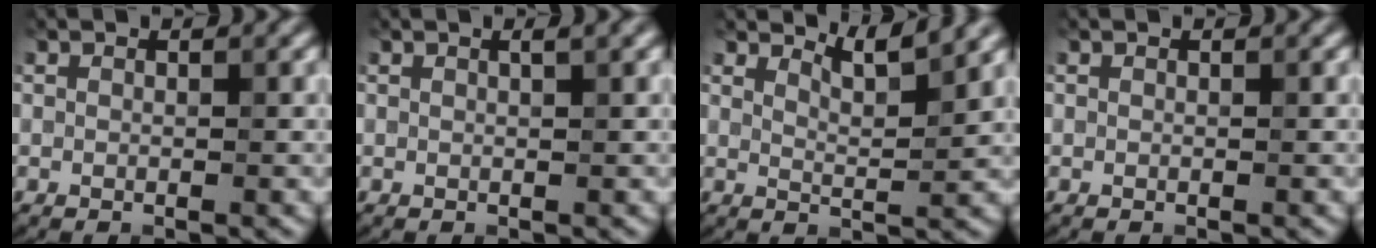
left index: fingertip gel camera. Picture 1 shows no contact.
{"total": 1.3, "force": [0.6, 0.4, 1.1], "torque": [-0.011, 0.004, 0.004]}
{"total": 2.7, "force": [2.5, 0.3, 1.1], "torque": [-0.017, -0.004, 0.038]}
{"total": 0.0}